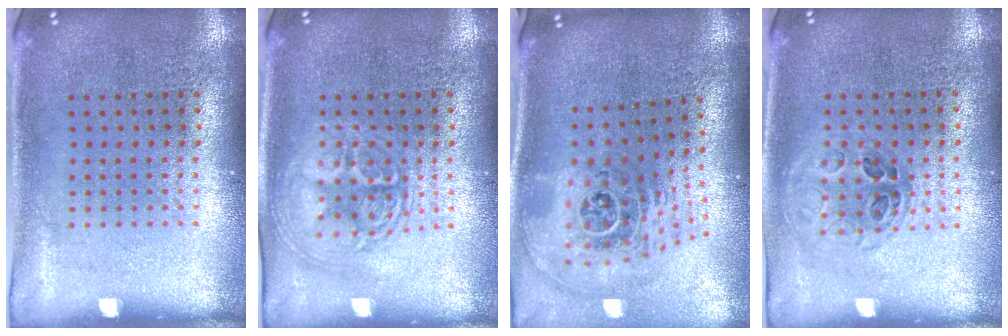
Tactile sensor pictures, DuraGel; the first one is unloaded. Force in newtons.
{"total": 2.8, "press": 2.8, "slide": 0.4}
{"total": 2.6, "press": 1.8, "slide": 1.9}
{"total": 1.0, "press": 0.9, "slide": 0.4}